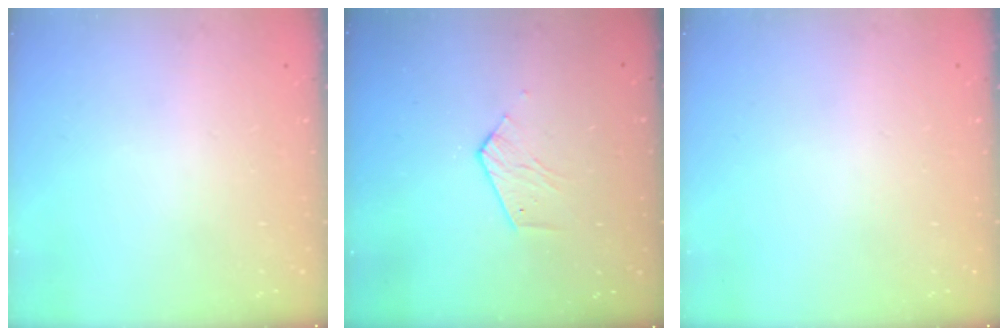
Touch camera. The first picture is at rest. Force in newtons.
{"total": 3.9, "press": 3.9, "slide": 0.3}
{"total": 0.0}